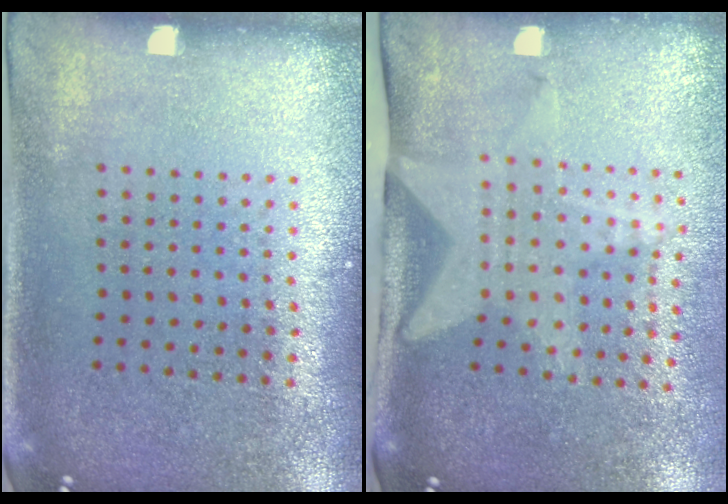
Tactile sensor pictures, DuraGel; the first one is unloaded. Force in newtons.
{"total": 2.0, "press": 1.5, "slide": 1.4}